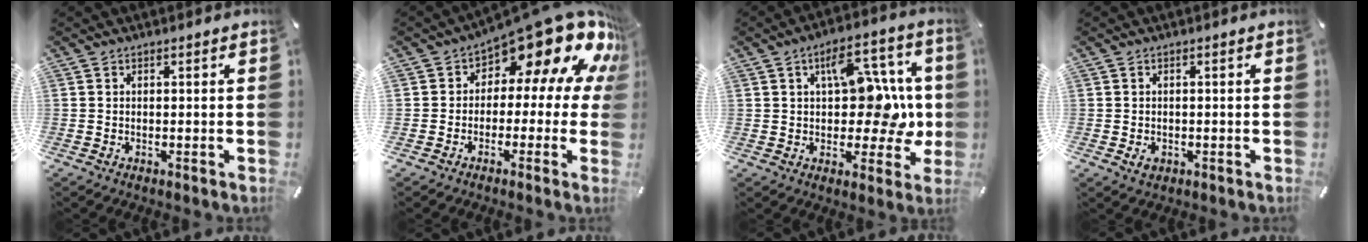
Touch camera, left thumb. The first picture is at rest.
{"total": 17.0, "force": [9.7, 8.9, 10.9], "torque": [-0.154, -0.073, 0.163]}
{"total": 15.1, "force": [2.2, 8.8, 12.1], "torque": [-0.151, -0.007, 0.039]}
{"total": 1.5, "force": [-0.3, 1.1, 0.9], "torque": [-0.018, 0.003, -0.006]}